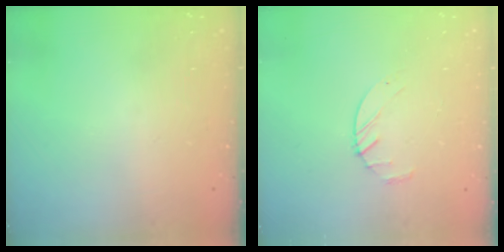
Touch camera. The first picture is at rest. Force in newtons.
{"total": 2.4, "press": 2.3, "slide": 0.3}